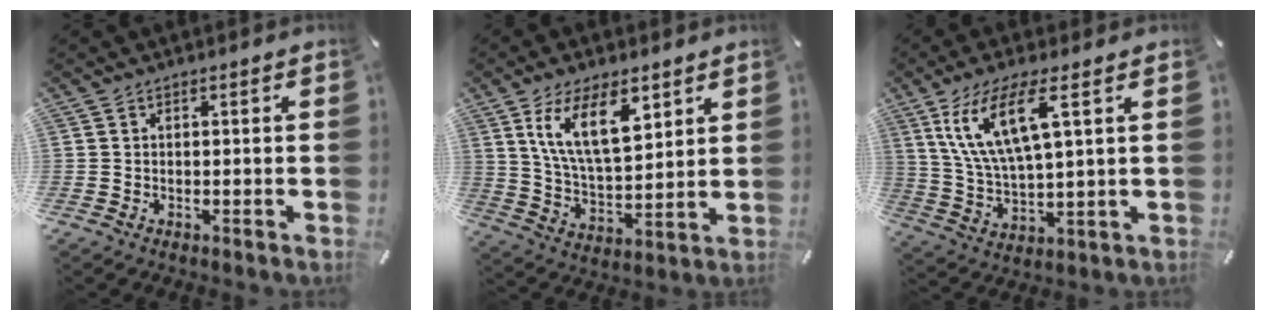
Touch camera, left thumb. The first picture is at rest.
{"total": 14.1, "force": [7.7, 6.6, 9.8], "torque": [-0.196, -0.020, 0.137]}
{"total": 13.3, "force": [6.4, 3.8, 11.1], "torque": [-0.252, -0.007, 0.106]}